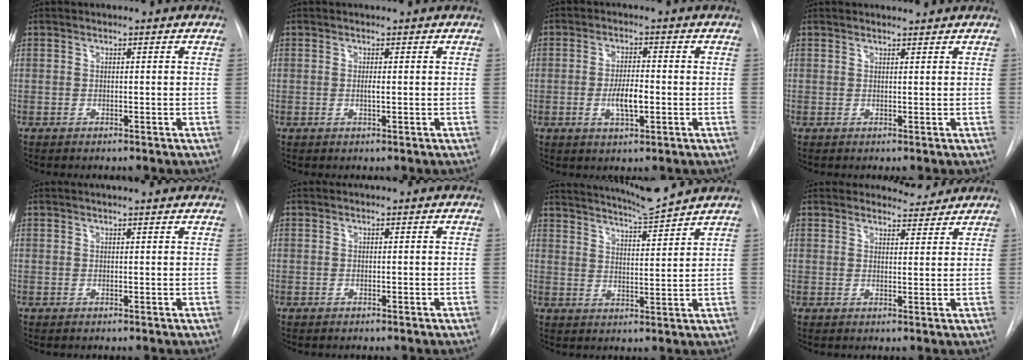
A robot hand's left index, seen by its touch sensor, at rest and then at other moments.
{"total": 0.9, "force": [-0.7, 0.0, 0.6], "torque": [-0.014, -0.005, -0.009]}
{"total": 4.7, "force": [-1.8, 1.3, 4.2], "torque": [-0.077, -0.008, -0.026]}
{"total": 0.6, "force": [0.6, 0.0, -0.1], "torque": [-0.004, -0.001, 0.013]}
{"total": 3.5, "force": [3.2, 0.0, 1.4], "torque": [-0.017, 0.013, 0.031]}
{"total": 0.0}
{"total": 6.4, "force": [6.0, -1.3, 1.7], "torque": [-0.038, -0.010, 0.098]}
{"total": 2.7, "force": [2.6, 0.8, -0.4], "torque": [0.004, -0.012, 0.033]}